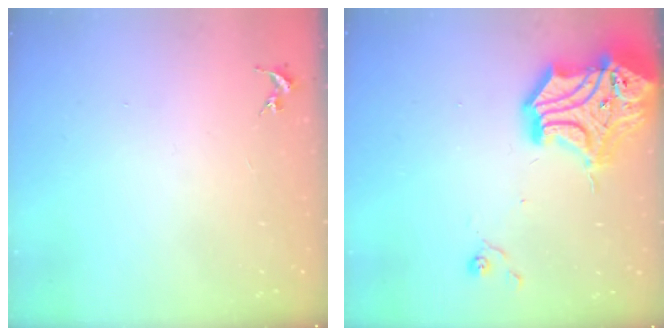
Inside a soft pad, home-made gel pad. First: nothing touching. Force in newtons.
{"total": 21.9, "press": 21.7, "slide": 2.9}